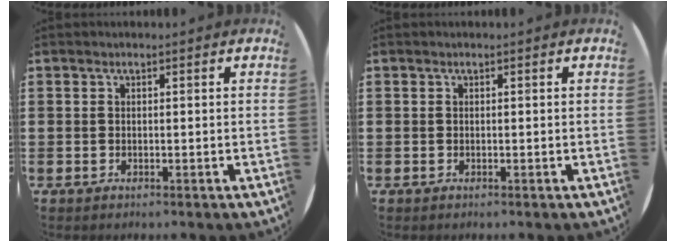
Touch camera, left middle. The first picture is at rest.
{"total": 0.0}